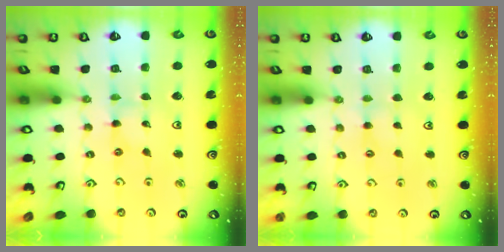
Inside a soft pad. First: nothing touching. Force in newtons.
{"total": 0.6, "press": 0.6, "slide": 0.2}